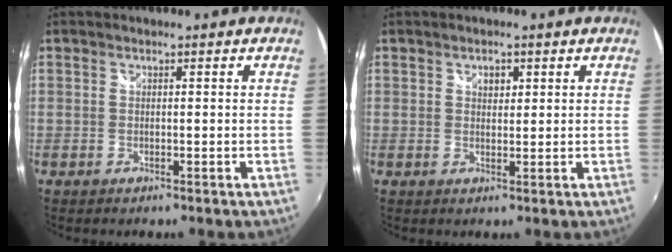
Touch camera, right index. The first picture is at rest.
{"total": 1.8, "force": [0.8, 1.3, 1.0], "torque": [-0.012, 0.005, 0.013]}